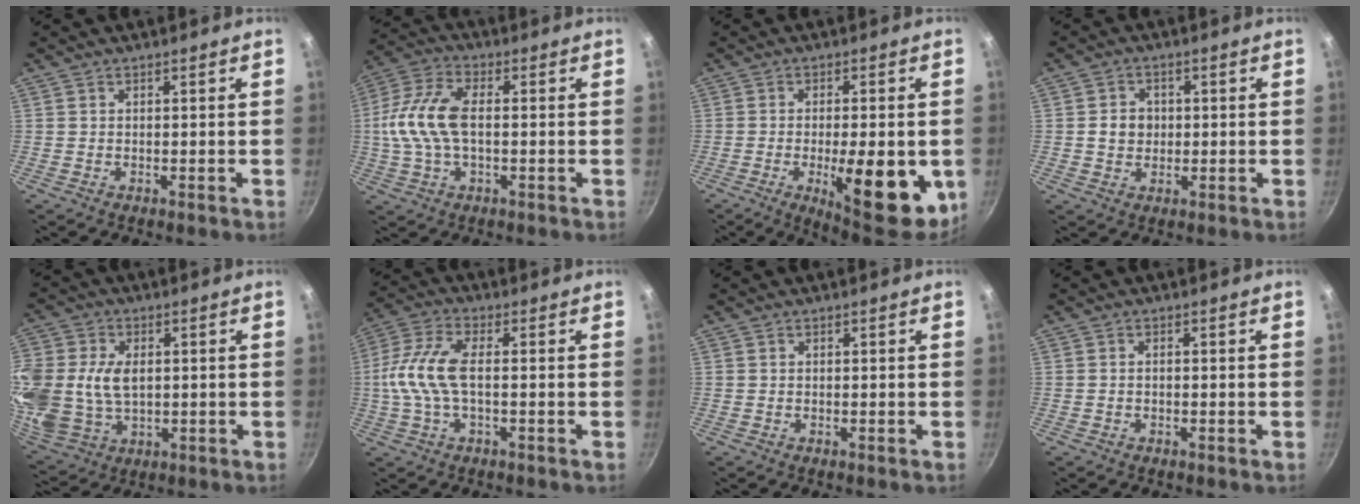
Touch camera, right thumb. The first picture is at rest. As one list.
[{"total": 12.0, "force": [0.0, 6.4, 10.2], "torque": [-0.212, 0.026, -0.014]}, {"total": 16.8, "force": [-4.0, 5.8, 15.2], "torque": [-0.180, 0.001, -0.046]}, {"total": 4.2, "force": [0.1, 3.7, 2.0], "torque": [-0.014, 0.005, -0.002]}, {"total": 18.7, "force": [1.5, 13.7, 12.6], "torque": [-0.295, 0.004, 0.037]}, {"total": 10.1, "force": [-0.5, 4.3, 9.1], "torque": [-0.204, 0.020, -0.023]}, {"total": 0.0}, {"total": 0.6, "force": [-0.3, 0.4, 0.4], "torque": [-0.011, 0.006, -0.005]}]